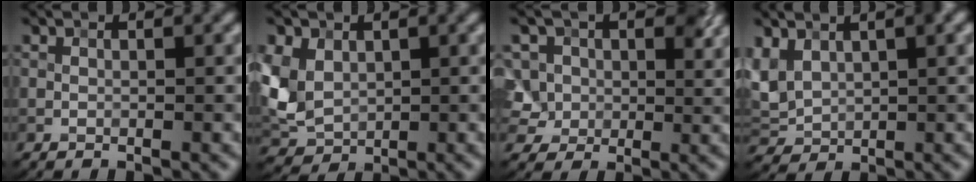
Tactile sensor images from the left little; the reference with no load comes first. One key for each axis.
{"total": 5.4, "fx": 0.8, "fy": 4.2, "fz": 3.3, "tx": -0.087, "ty": 0.001, "tz": 0.012}
{"total": 7.1, "fx": 2.3, "fy": 5.8, "fz": 3.3, "tx": -0.065, "ty": 0.012, "tz": 0.025}
{"total": 4.0, "fx": 1.5, "fy": 2.5, "fz": 2.7, "tx": -0.066, "ty": 0.007, "tz": 0.033}